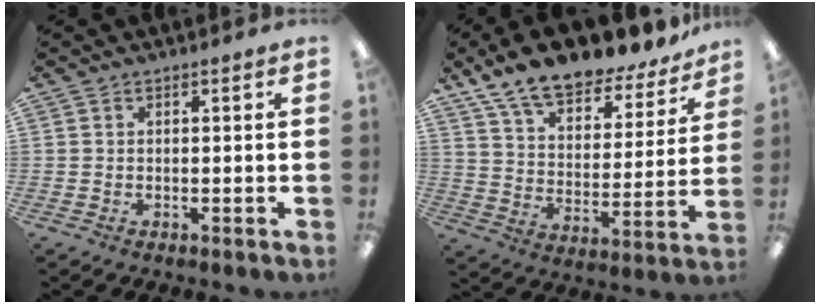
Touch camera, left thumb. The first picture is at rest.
{"total": 15.2, "force": [13.1, 4.7, 6.0], "torque": [-0.118, -0.096, 0.228]}